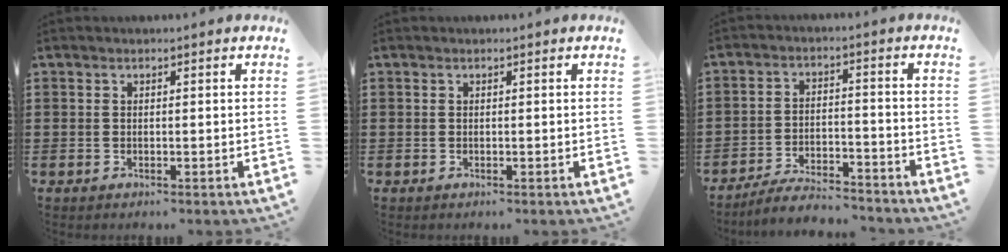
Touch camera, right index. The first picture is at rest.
{"total": 0.0}
{"total": 5.6, "force": [-5.4, 0.2, 1.5], "torque": [-0.031, 0.000, -0.105]}